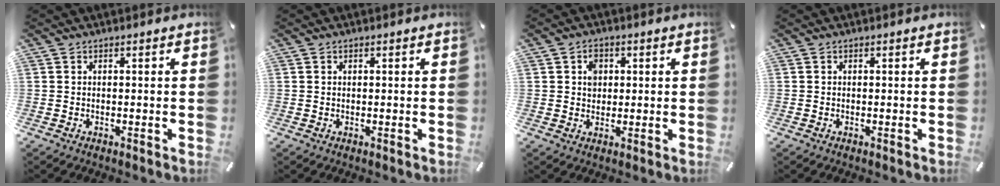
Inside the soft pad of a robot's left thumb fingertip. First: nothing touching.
{"total": 0.6, "force": [0.2, 0.4, 0.3], "torque": [-0.006, 0.004, 0.003]}
{"total": 3.9, "force": [0.8, 3.4, 1.6], "torque": [-0.015, -0.001, 0.008]}
{"total": 0.0}